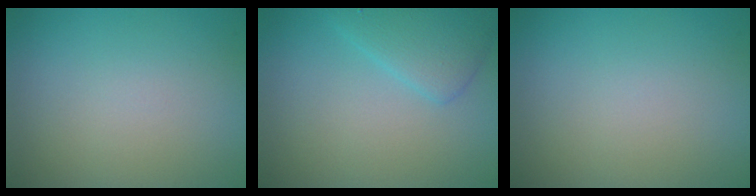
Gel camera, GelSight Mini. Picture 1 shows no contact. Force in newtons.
{"total": 3.3, "press": 3.3, "slide": 0.0}
{"total": 0.0}